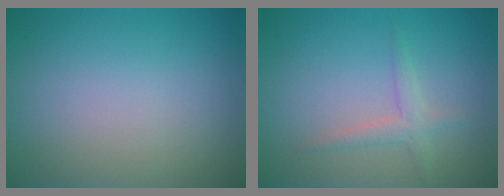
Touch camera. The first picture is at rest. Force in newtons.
{"total": 1.8, "press": 1.8, "slide": 0.0}